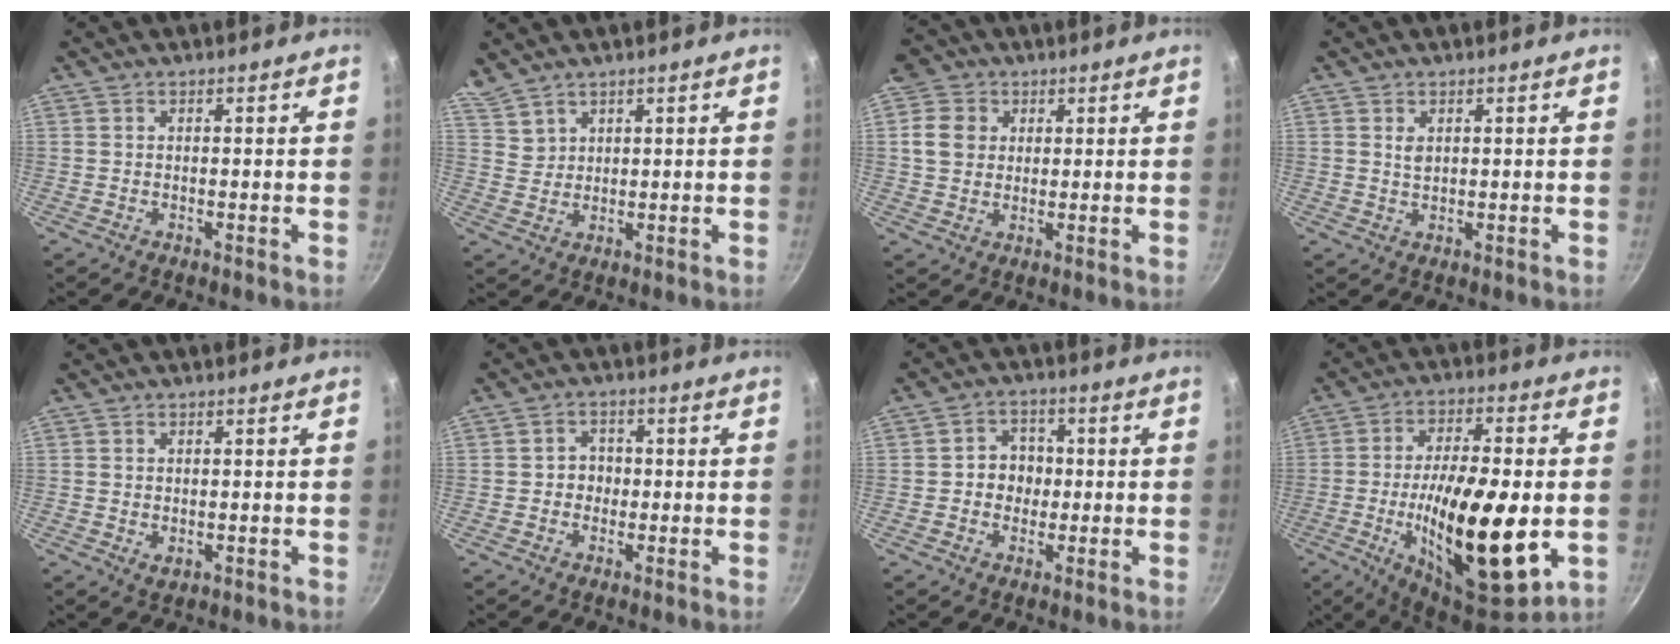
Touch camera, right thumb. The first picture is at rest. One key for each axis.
{"total": 4.5, "fx": 4.0, "fy": 1.9, "fz": 0.7, "tx": -0.001, "ty": -0.003, "tz": 0.089}
{"total": 6.6, "fx": 1.7, "fy": 5.7, "fz": 2.7, "tx": -0.012, "ty": 0.004, "tz": 0.025}
{"total": 1.7, "fx": 0.7, "fy": 1.1, "fz": 1.2, "tx": -0.020, "ty": -0.002, "tz": 0.014}
{"total": 1.6, "fx": 0.1, "fy": 1.1, "fz": 1.1, "tx": -0.017, "ty": -0.004, "tz": 0.004}
{"total": 3.3, "fx": -0.4, "fy": 3.0, "fz": 1.2, "tx": 0.008, "ty": 0.007, "tz": -0.009}
{"total": 5.5, "fx": -0.3, "fy": 5.0, "fz": 2.4, "tx": 0.000, "ty": 0.010, "tz": -0.011}
{"total": 23.6, "fx": -4.0, "fy": 8.5, "fz": 21.7, "tx": -0.347, "ty": 0.006, "tz": -0.063}